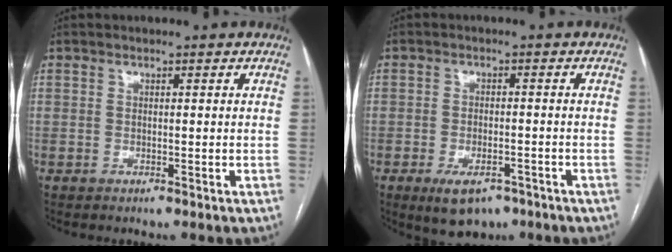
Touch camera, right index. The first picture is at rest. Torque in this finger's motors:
{"motor_torque": [0.78, -0.32, 0.36, 0.03]}